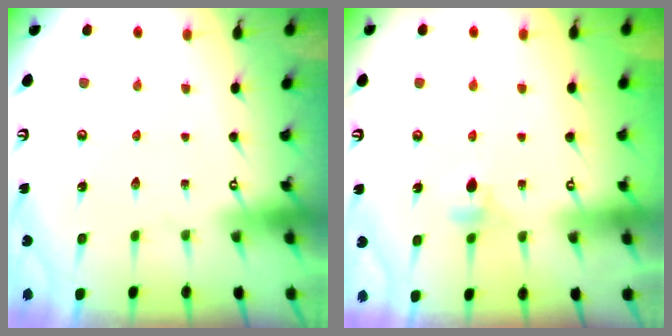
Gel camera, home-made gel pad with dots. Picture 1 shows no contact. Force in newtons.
{"total": 3.6, "press": 3.4, "slide": 1.0}